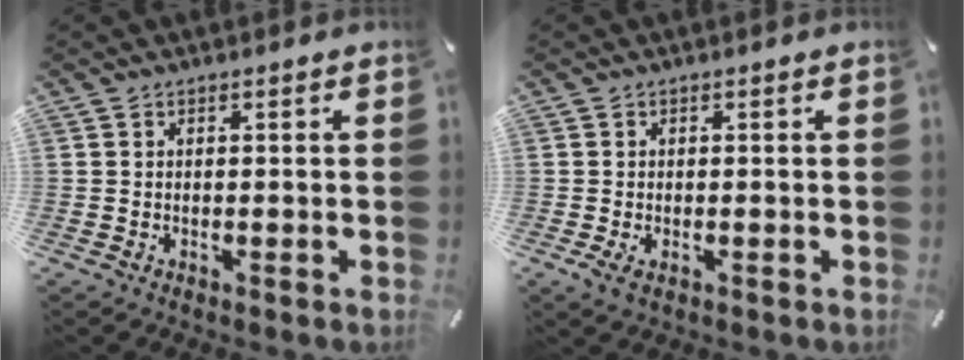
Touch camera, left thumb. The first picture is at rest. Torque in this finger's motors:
{"motor_torque": [0.12, 0.20, 0.34, 0.10, 0.12]}